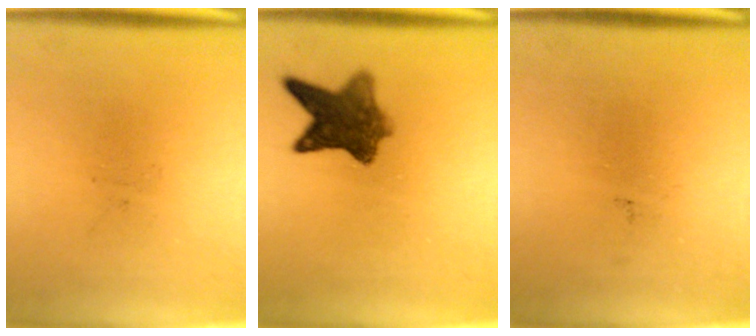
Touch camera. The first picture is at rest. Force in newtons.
{"total": 7.5}
{"total": 0.0}